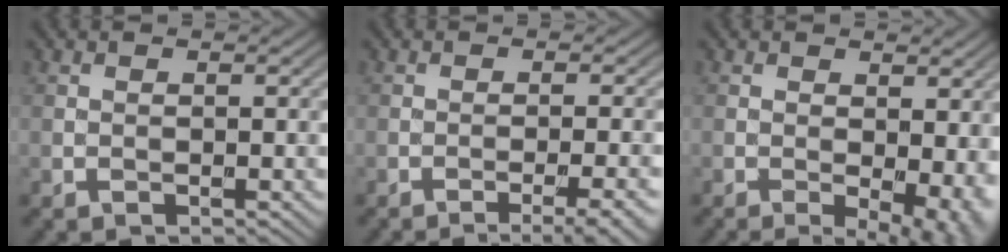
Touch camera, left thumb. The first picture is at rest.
{"total": 5.1, "force": [-2.8, 0.9, 4.1], "torque": [-0.051, 0.011, -0.043]}
{"total": 7.2, "force": [-0.9, 3.2, 6.4], "torque": [-0.079, -0.009, -0.004]}